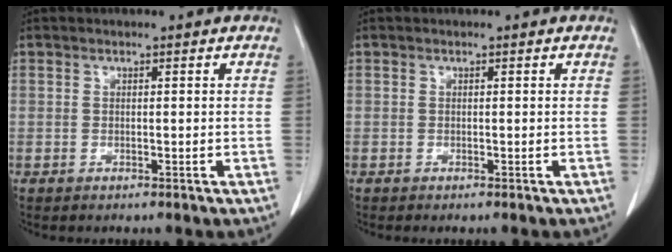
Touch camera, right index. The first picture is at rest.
{"total": 0.0}